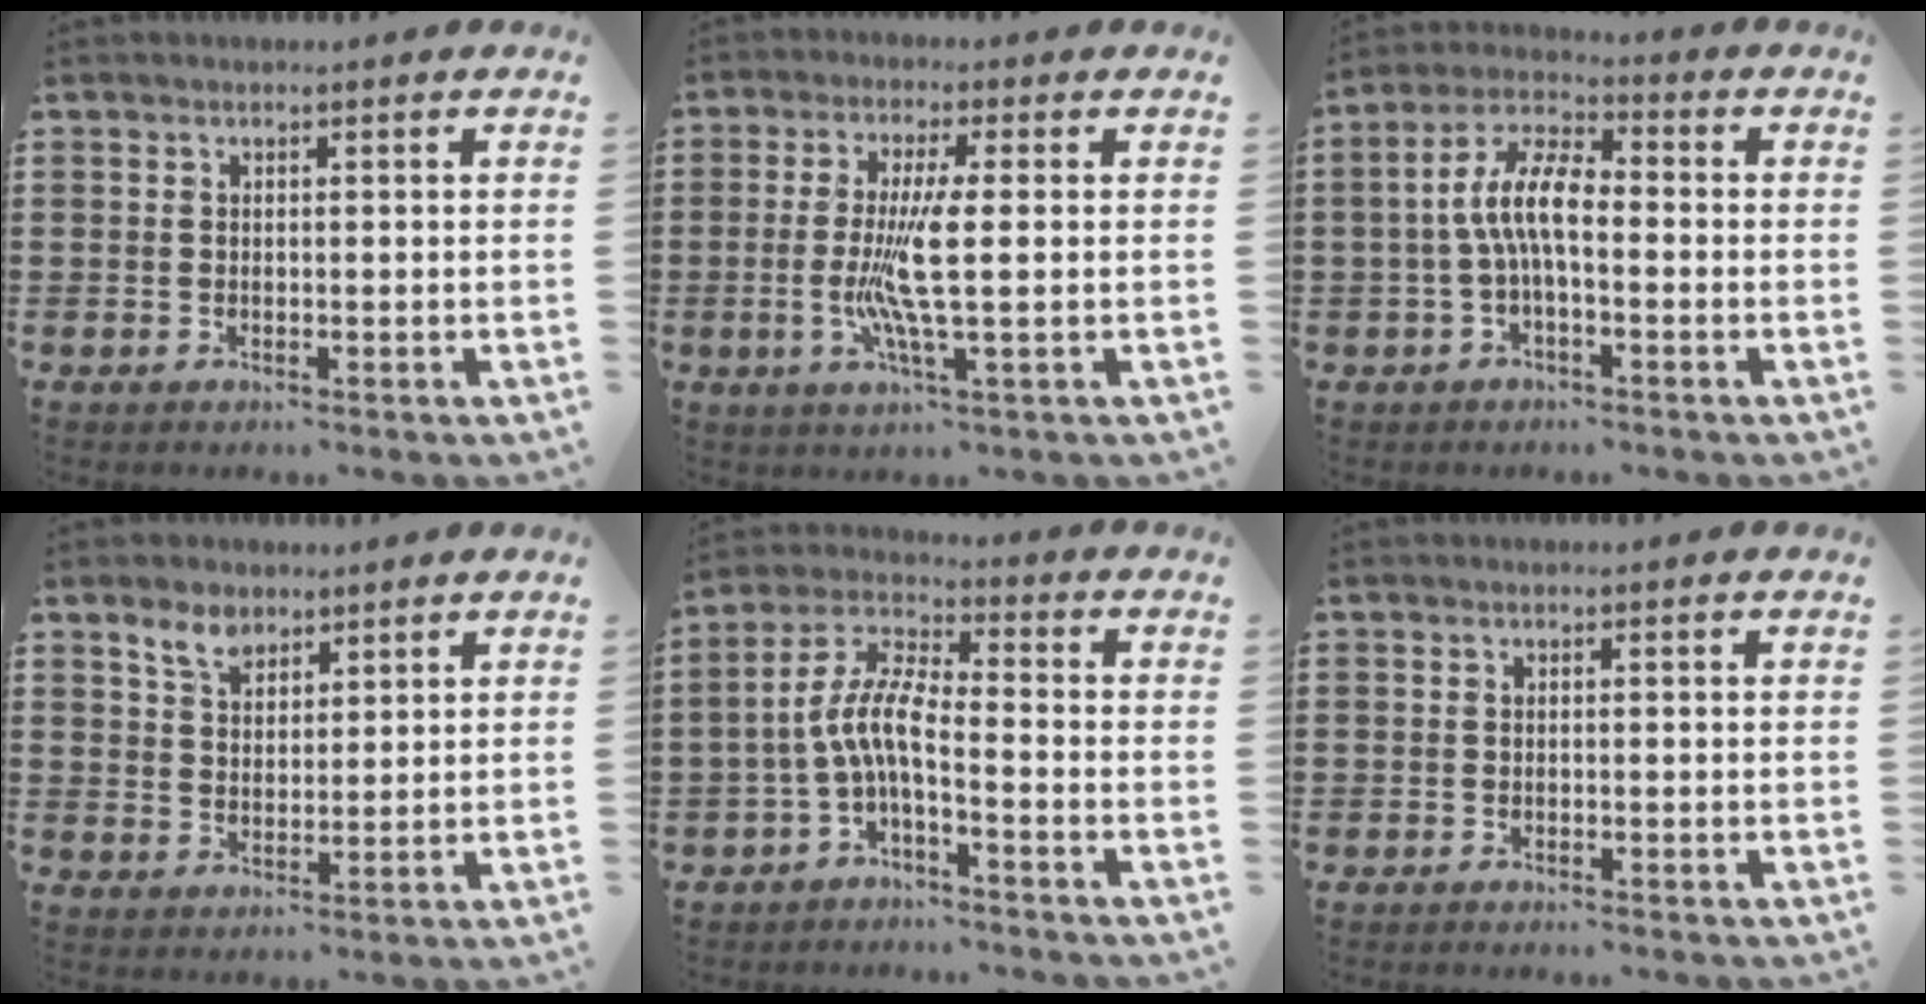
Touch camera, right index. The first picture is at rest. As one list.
[{"total": 7.9, "force": [-0.8, 0.6, 7.8], "torque": [-0.165, -0.019, -0.024]}, {"total": 8.0, "force": [-0.8, 3.1, 7.4], "torque": [-0.166, -0.002, -0.022]}, {"total": 4.2, "force": [3.0, 2.4, 1.7], "torque": [-0.037, 0.006, 0.056]}, {"total": 6.8, "force": [-2.4, 1.8, 6.1], "torque": [-0.154, -0.018, -0.056]}, {"total": 0.6, "force": [-0.6, 0.0, 0.1], "torque": [-0.003, -0.002, -0.012]}]